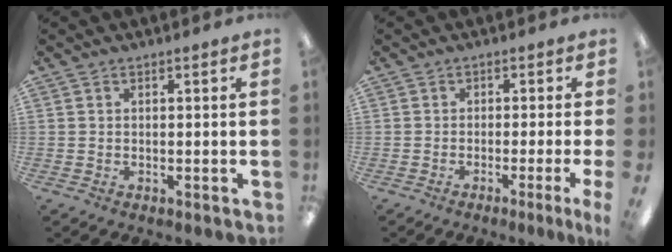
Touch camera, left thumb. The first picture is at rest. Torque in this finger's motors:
{"motor_torque": [0.16, 0.15, 0.86, -0.07, 0.05]}